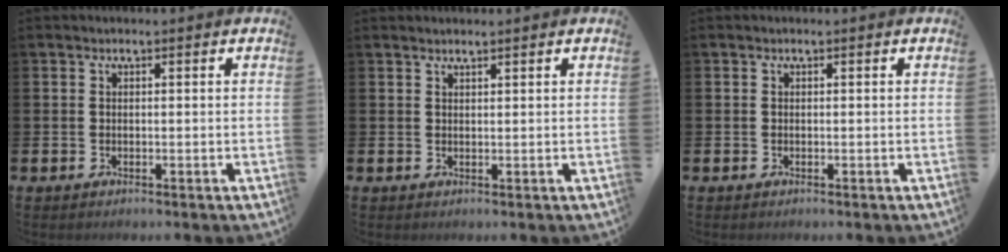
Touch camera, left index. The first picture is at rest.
{"total": 1.0, "force": [1.0, 0.0, 0.1], "torque": [-0.001, 0.000, 0.019]}
{"total": 0.0}